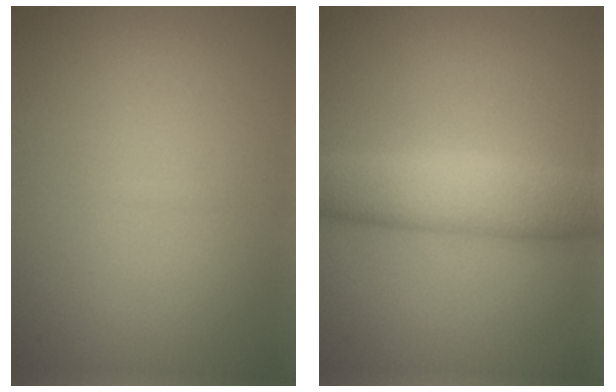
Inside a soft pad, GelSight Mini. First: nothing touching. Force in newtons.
{"total": 5.3, "press": 5.3, "slide": 0.2}